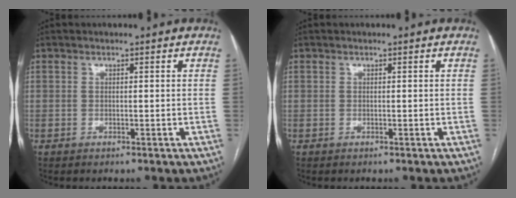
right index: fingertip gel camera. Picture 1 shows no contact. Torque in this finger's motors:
{"motor_torque": [0.00, 0.00, 0.00, 0.00]}